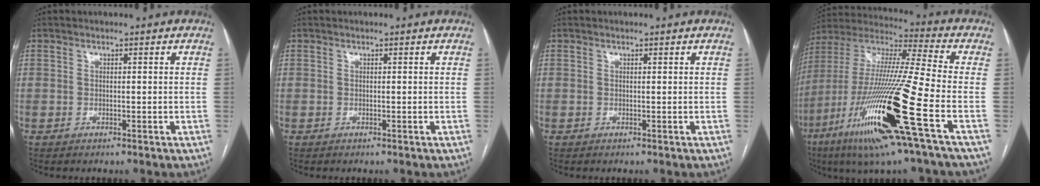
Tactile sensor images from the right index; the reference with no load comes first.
{"total": 0.0}
{"total": 0.0}
{"total": 24.2, "force": [-9.3, 0.7, 22.3], "torque": [-0.450, -0.040, -0.176]}